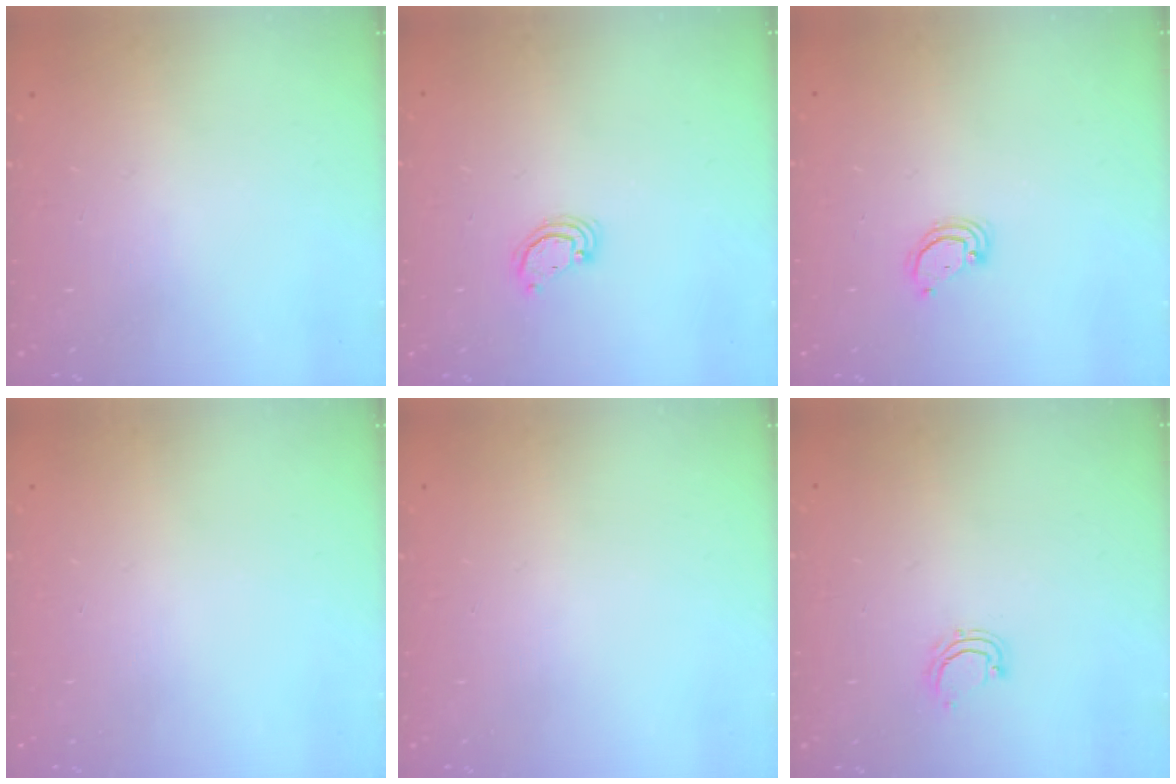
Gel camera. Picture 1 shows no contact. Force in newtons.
{"total": 2.6, "press": 2.6, "slide": 0.3}
{"total": 2.9, "press": 2.8, "slide": 0.2}
{"total": 0.0}
{"total": 0.0}
{"total": 4.9, "press": 4.8, "slide": 0.9}